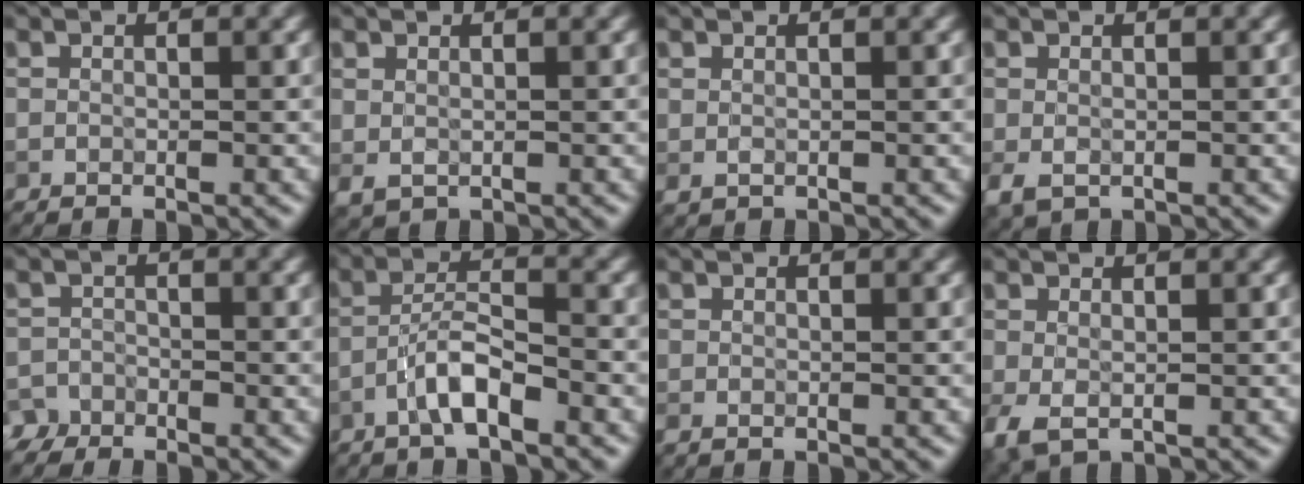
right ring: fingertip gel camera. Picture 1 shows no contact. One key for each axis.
{"total": 0.9, "fx": 0.4, "fy": 0.5, "fz": 0.7, "tx": -0.016, "ty": -0.003, "tz": 0.012}
{"total": 0.6, "fx": 0.2, "fy": 0.3, "fz": 0.4, "tx": -0.010, "ty": -0.001, "tz": 0.007}
{"total": 1.6, "fx": -0.4, "fy": 1.0, "fz": 1.2, "tx": -0.030, "ty": -0.007, "tz": -0.006}
{"total": 2.1, "fx": -1.9, "fy": 1.0, "fz": 0.1, "tx": -0.001, "ty": 0.000, "tz": -0.043}
{"total": 3.7, "fx": -2.2, "fy": 0.7, "fz": 2.8, "tx": -0.053, "ty": 0.014, "tz": -0.048}
{"total": 0.6, "fx": -0.3, "fy": 0.3, "fz": 0.5, "tx": -0.011, "ty": -0.003, "tz": -0.006}
{"total": 2.1, "fx": -0.4, "fy": 1.1, "fz": 1.8, "tx": -0.046, "ty": -0.007, "tz": -0.009}